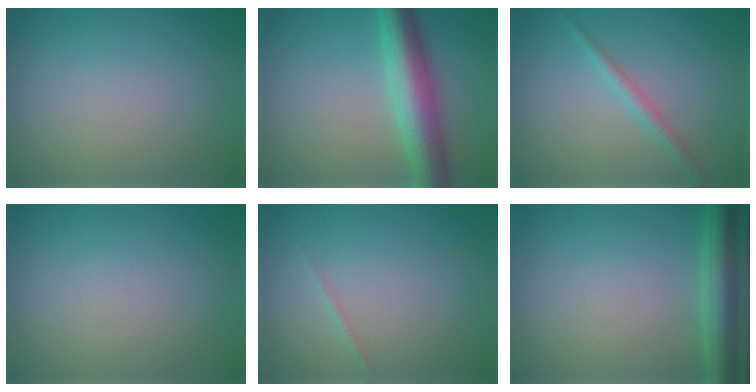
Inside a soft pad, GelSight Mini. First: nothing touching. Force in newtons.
{"total": 7.1, "press": 7.1, "slide": 0.0}
{"total": 1.6, "press": 1.6, "slide": 0.1}
{"total": 0.0}
{"total": 0.6, "press": 0.6, "slide": 0.1}
{"total": 4.8, "press": 4.8, "slide": 0.3}